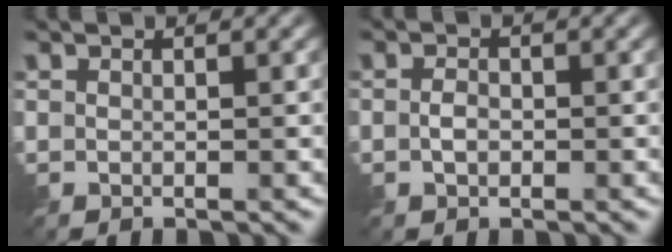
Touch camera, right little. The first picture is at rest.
{"total": 1.4, "force": [-0.5, 0.9, 0.9], "torque": [-0.017, -0.001, -0.014]}